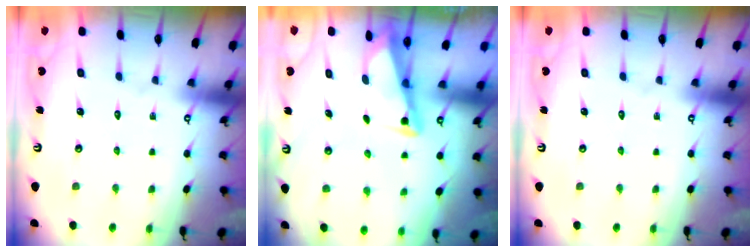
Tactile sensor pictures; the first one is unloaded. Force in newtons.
{"total": 2.8, "press": 2.8, "slide": 0.3}
{"total": 0.0}